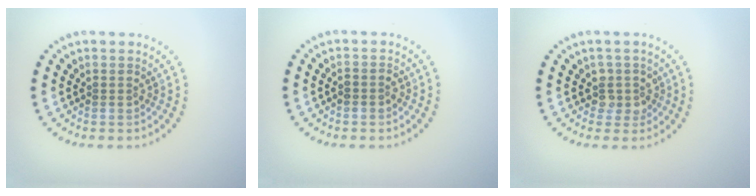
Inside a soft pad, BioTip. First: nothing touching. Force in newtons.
{"total": 1.1, "press": 1.0, "slide": 0.4}
{"total": 2.0, "press": 1.6, "slide": 1.2}